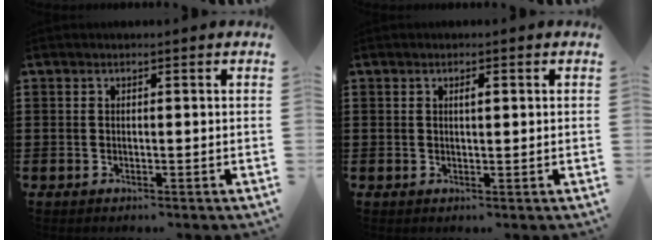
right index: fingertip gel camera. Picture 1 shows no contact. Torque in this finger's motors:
{"motor_torque": [0.50, -0.19, 0.06, 0.06]}